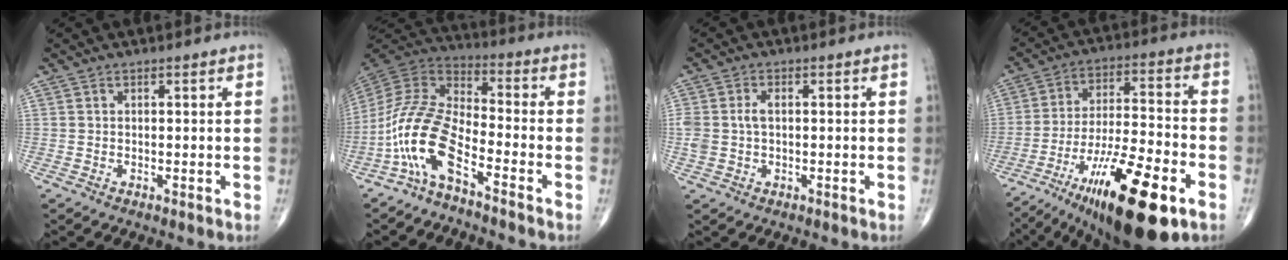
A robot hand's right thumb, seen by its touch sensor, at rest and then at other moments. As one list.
[{"total": 12.5, "force": [-6.8, 4.2, 9.6], "torque": [-0.205, 0.065, -0.146]}, {"total": 4.0, "force": [0.2, 2.6, 3.0], "torque": [-0.077, 0.012, 0.005]}, {"total": 22.8, "force": [-11.5, 6.2, 18.7], "torque": [-0.295, 0.040, -0.187]}]